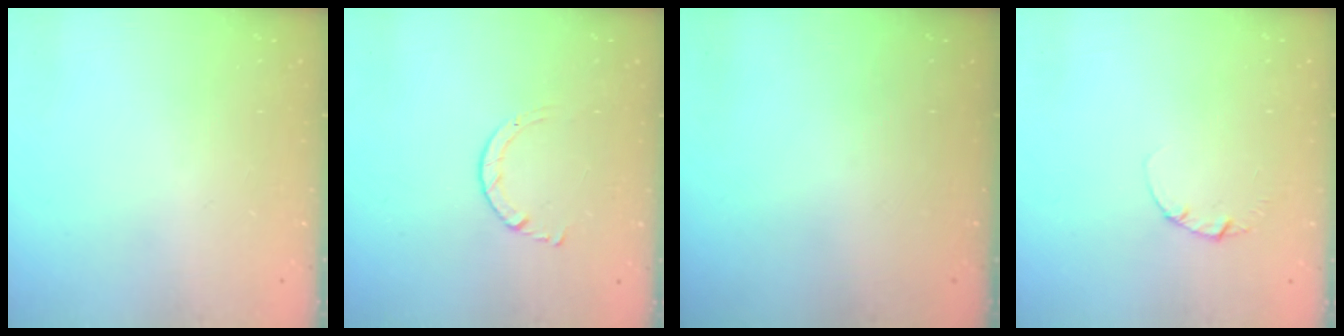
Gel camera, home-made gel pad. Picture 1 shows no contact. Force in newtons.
{"total": 2.7, "press": 2.7, "slide": 0.3}
{"total": 0.0}
{"total": 1.3, "press": 1.3, "slide": 0.2}